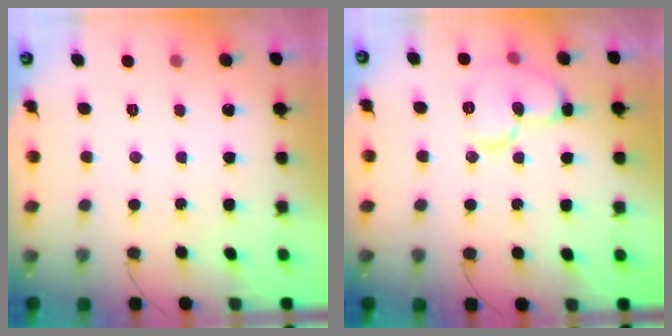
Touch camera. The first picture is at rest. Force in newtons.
{"total": 11.5, "press": 11.4, "slide": 1.5}